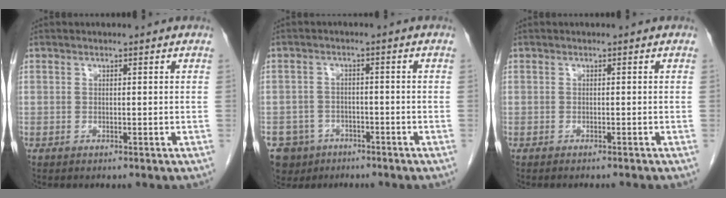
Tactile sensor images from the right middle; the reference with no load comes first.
{"total": 7.1, "force": [-4.5, 5.3, 1.0], "torque": [-0.023, 0.006, -0.069]}
{"total": 2.4, "force": [-2.2, -0.3, 1.0], "torque": [-0.012, 0.002, -0.027]}